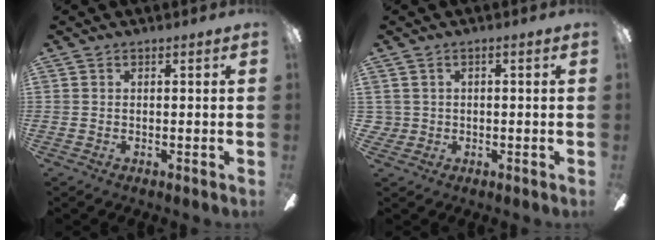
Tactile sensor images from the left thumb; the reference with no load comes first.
{"total": 1.9, "force": [-0.3, 1.9, 0.3], "torque": [-0.006, 0.000, -0.007]}